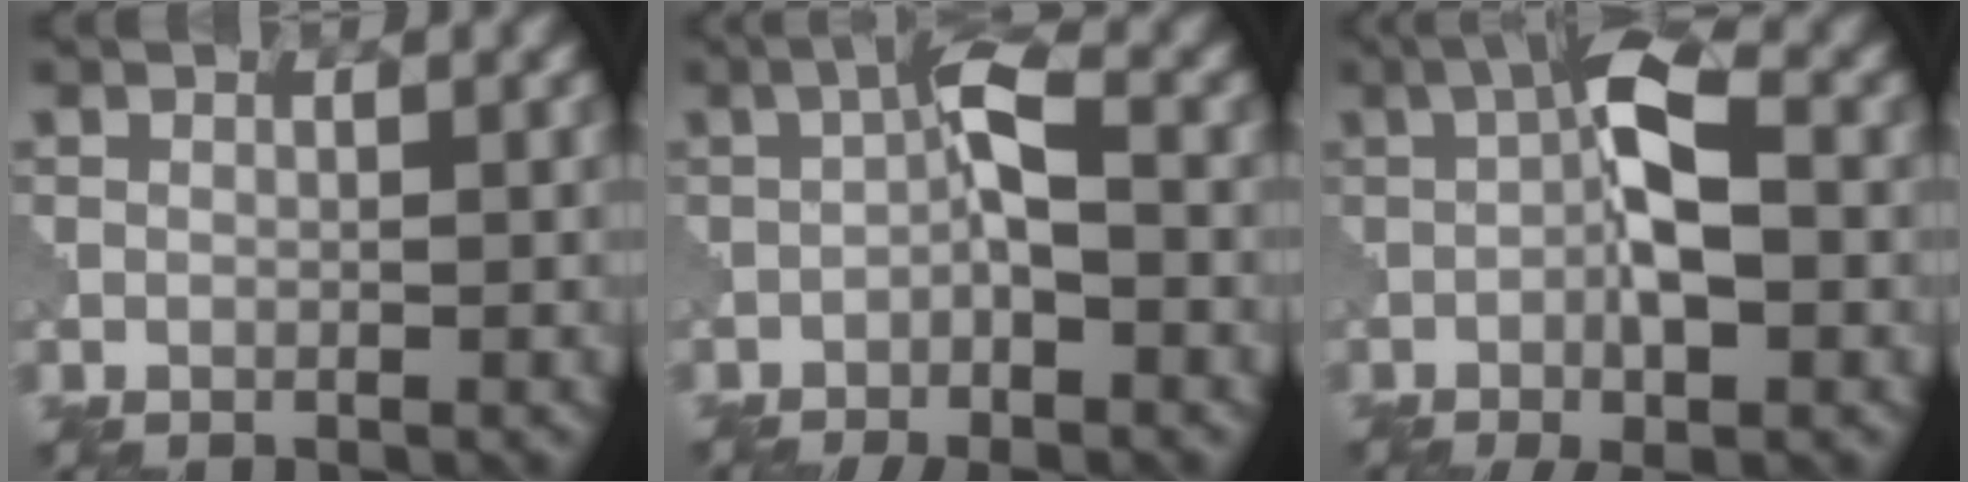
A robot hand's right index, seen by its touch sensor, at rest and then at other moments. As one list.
[{"total": 5.4, "force": [-1.7, 1.5, 4.9], "torque": [-0.083, 0.012, -0.042]}, {"total": 7.5, "force": [-1.0, 2.2, 7.1], "torque": [-0.115, 0.013, -0.026]}]